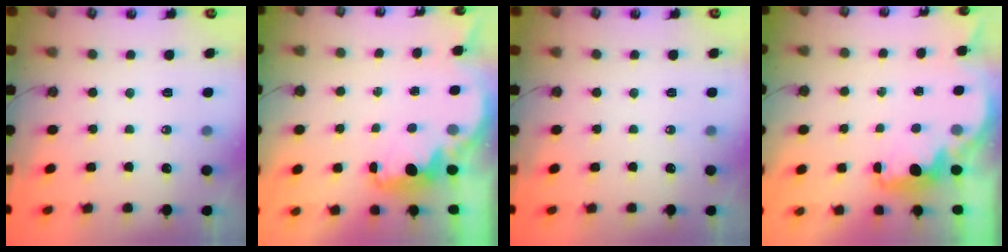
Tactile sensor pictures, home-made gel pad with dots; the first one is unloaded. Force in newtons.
{"total": 2.2, "press": 2.2, "slide": 0.4}
{"total": 0.0}
{"total": 2.4, "press": 2.3, "slide": 0.8}